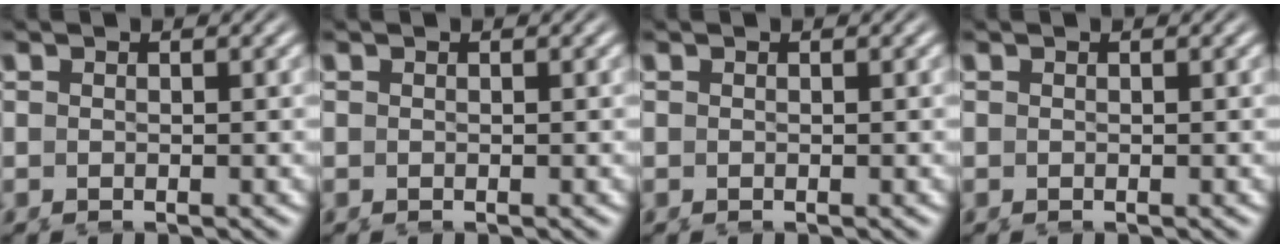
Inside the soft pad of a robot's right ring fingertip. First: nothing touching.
{"total": 0.0}
{"total": 0.0}
{"total": 0.0}